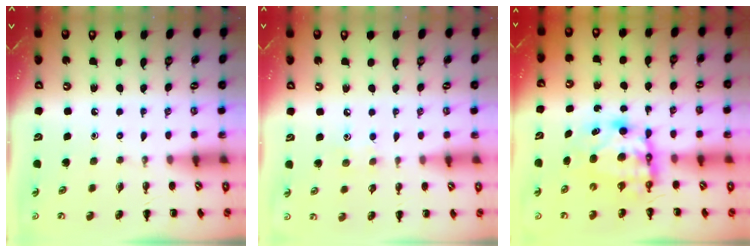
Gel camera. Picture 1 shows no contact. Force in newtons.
{"total": 5.2, "press": 5.1, "slide": 0.9}
{"total": 7.5, "press": 7.4, "slide": 1.4}